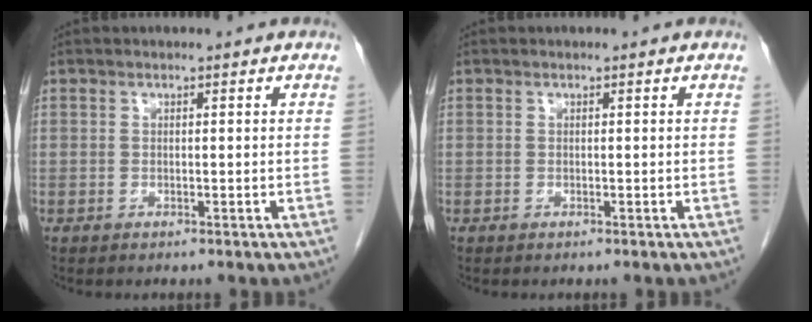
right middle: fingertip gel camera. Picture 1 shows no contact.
{"total": 0.0}